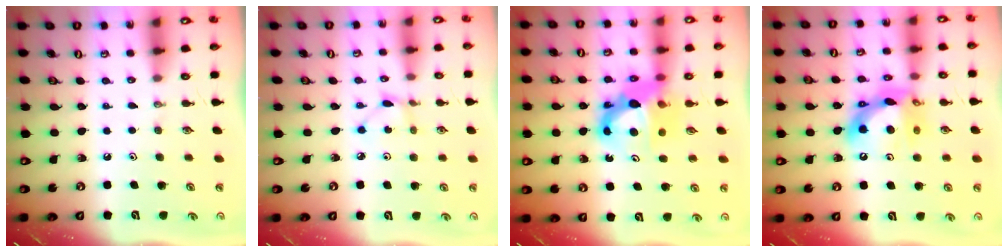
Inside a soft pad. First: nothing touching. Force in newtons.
{"total": 2.1, "press": 2.1, "slide": 0.3}
{"total": 12.9, "press": 12.8, "slide": 1.5}
{"total": 13.6, "press": 13.5, "slide": 1.5}